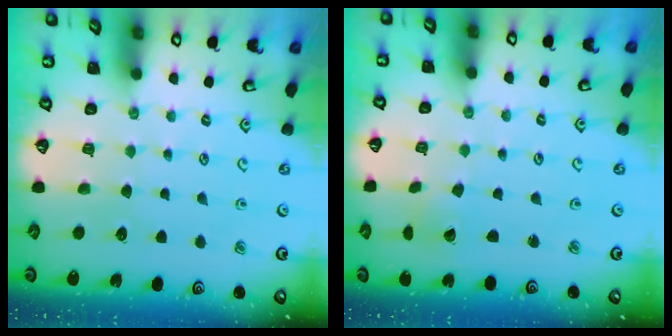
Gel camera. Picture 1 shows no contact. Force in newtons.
{"total": 1.5, "press": 1.5, "slide": 0.1}